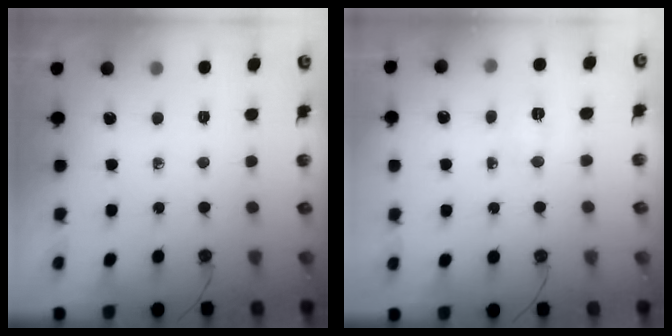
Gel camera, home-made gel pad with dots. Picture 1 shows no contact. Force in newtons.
{"total": 4.0, "press": 3.9, "slide": 0.5}